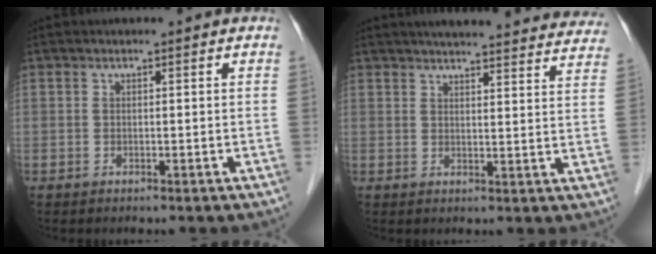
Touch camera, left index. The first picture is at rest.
{"total": 26.3, "force": [24.5, 3.5, 8.8], "torque": [-0.120, -0.035, 0.283]}